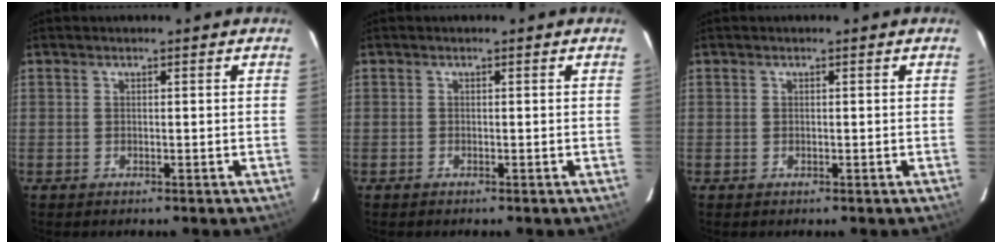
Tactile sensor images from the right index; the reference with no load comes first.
{"total": 0.0}
{"total": 0.0}